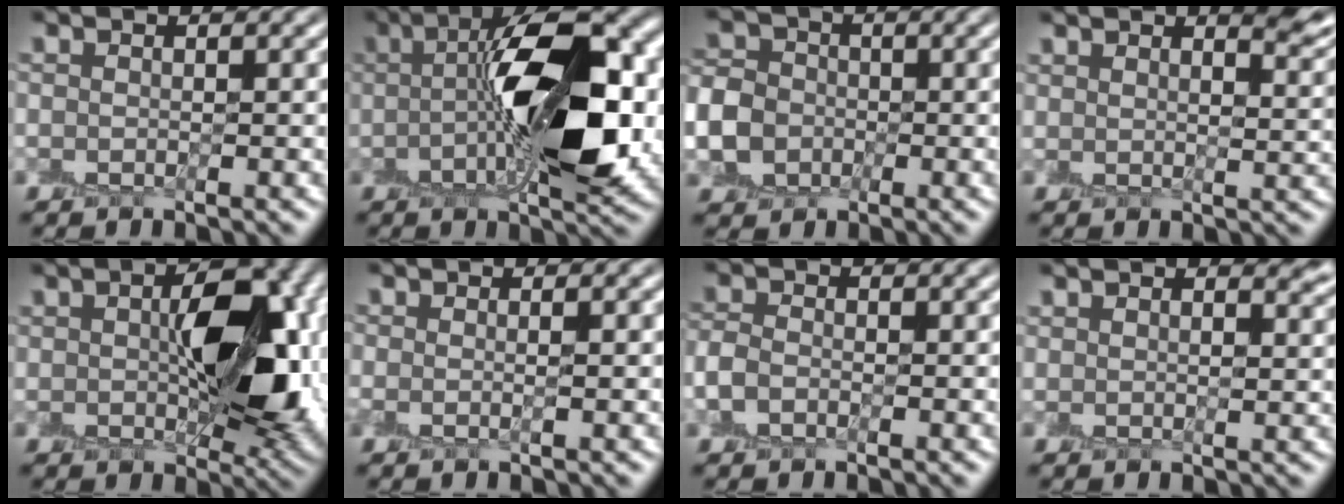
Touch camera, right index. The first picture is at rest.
{"total": 12.6, "force": [0.0, 4.6, 11.8], "torque": [-0.185, 0.014, -0.005]}
{"total": 4.2, "force": [-1.1, 3.7, 1.5], "torque": [-0.040, 0.000, -0.027]}
{"total": 6.0, "force": [4.2, 2.2, 3.8], "torque": [-0.016, 0.030, 0.036]}
{"total": 9.3, "force": [1.1, 4.7, 7.9], "torque": [-0.123, 0.008, 0.025]}
{"total": 1.1, "force": [0.0, 0.3, 1.1], "torque": [-0.017, -0.001, -0.003]}
{"total": 1.6, "force": [-0.7, 1.2, 0.8], "torque": [-0.018, 0.006, -0.014]}
{"total": 3.8, "force": [2.7, 1.5, 2.2], "torque": [-0.003, 0.018, 0.018]}